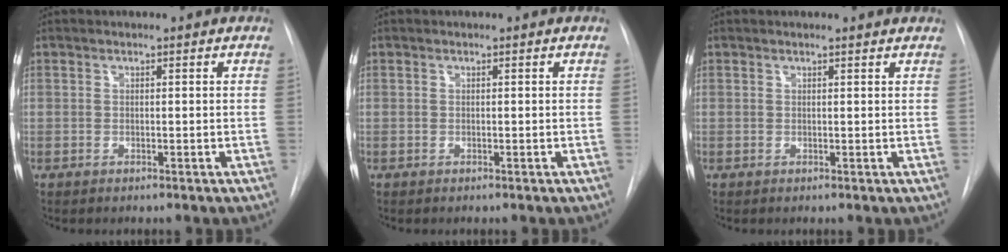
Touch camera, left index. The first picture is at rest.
{"total": 0.0}
{"total": 2.7, "force": [2.7, 0.2, 0.5], "torque": [-0.012, 0.005, 0.024]}